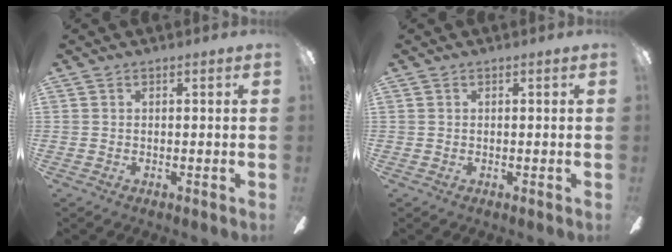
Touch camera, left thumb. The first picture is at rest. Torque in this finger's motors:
{"motor_torque": [-0.06, -0.16, -0.23, 0.12, 0.00]}